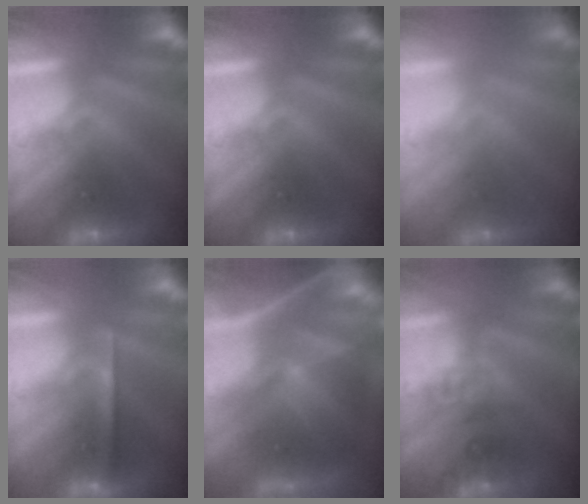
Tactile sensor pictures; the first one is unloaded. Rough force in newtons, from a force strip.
{"total": 0.0}
{"total": 2.2}
{"total": 1.3}
{"total": 9.3}
{"total": 1.6}